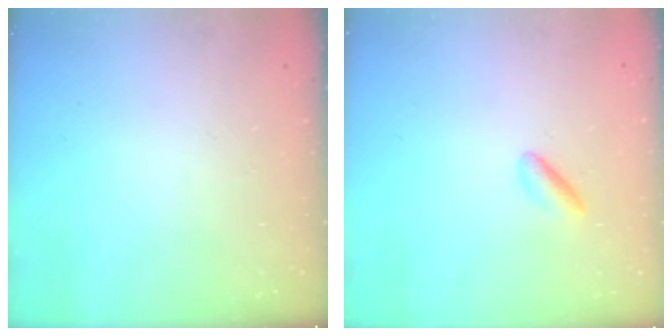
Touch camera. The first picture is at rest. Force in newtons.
{"total": 2.0, "press": 1.8, "slide": 0.8}